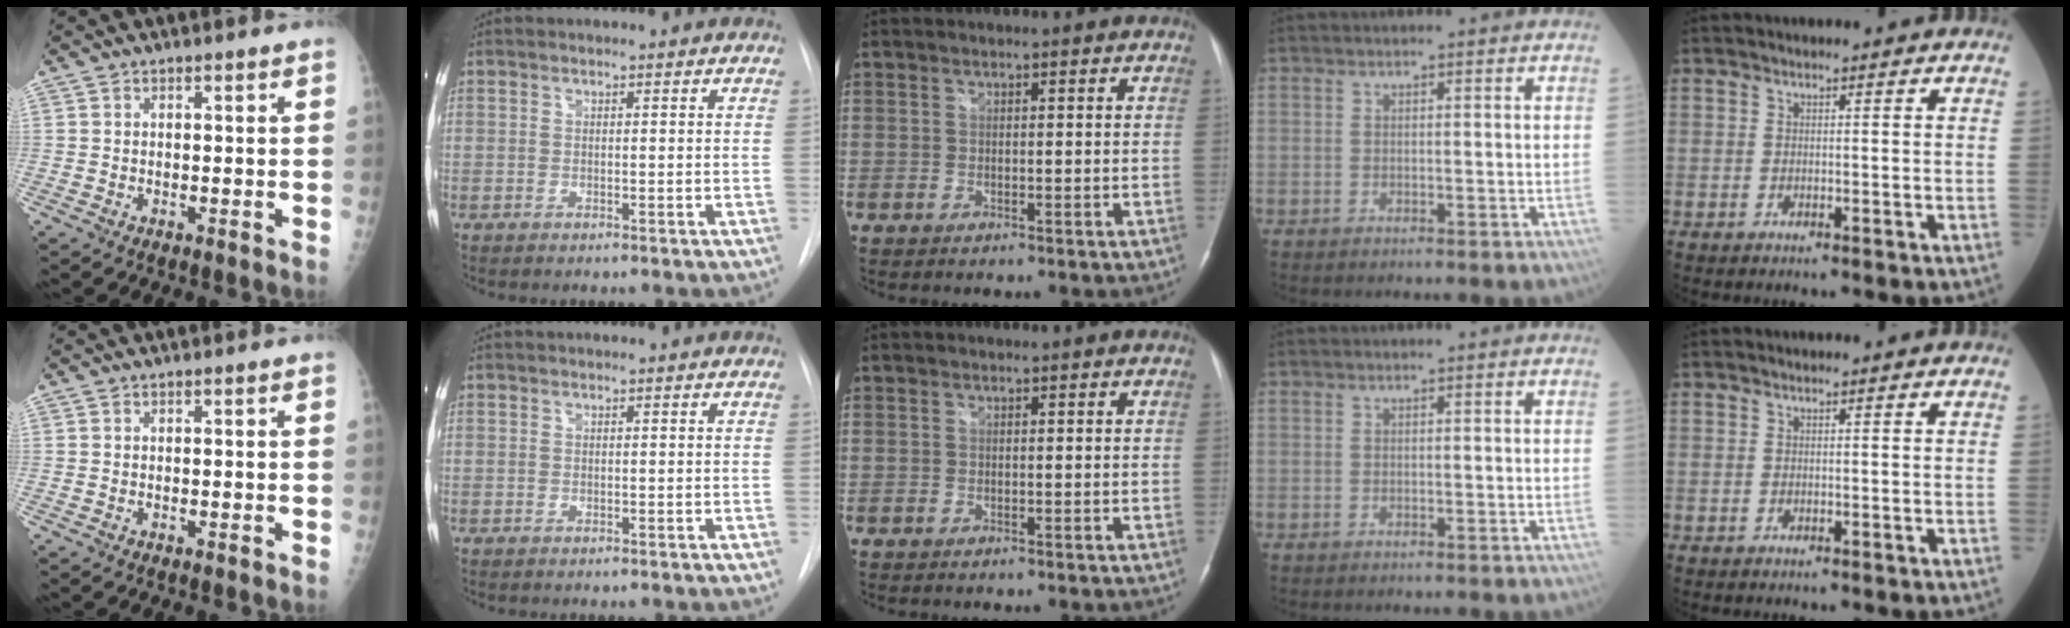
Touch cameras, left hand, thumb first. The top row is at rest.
{}